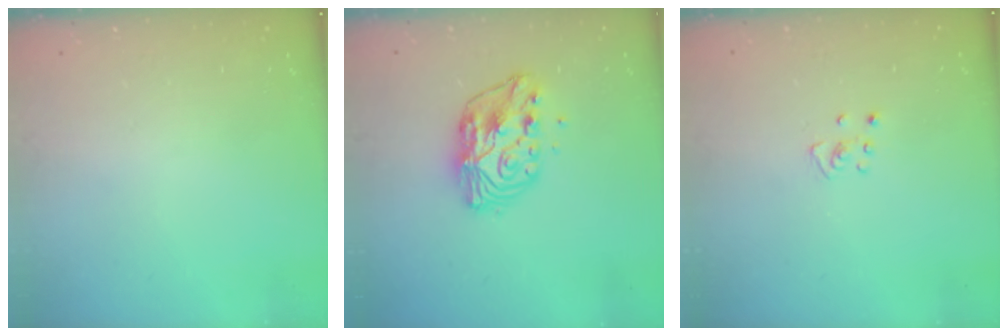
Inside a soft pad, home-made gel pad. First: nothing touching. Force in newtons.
{"total": 9.8, "press": 9.8, "slide": 0.7}
{"total": 3.4, "press": 3.4, "slide": 0.3}